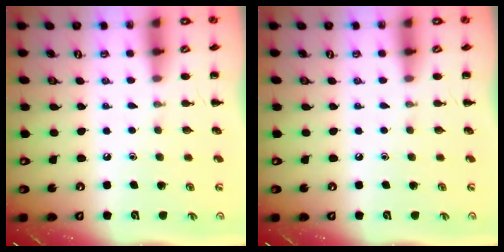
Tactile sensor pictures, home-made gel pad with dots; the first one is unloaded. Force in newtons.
{"total": 0.0}